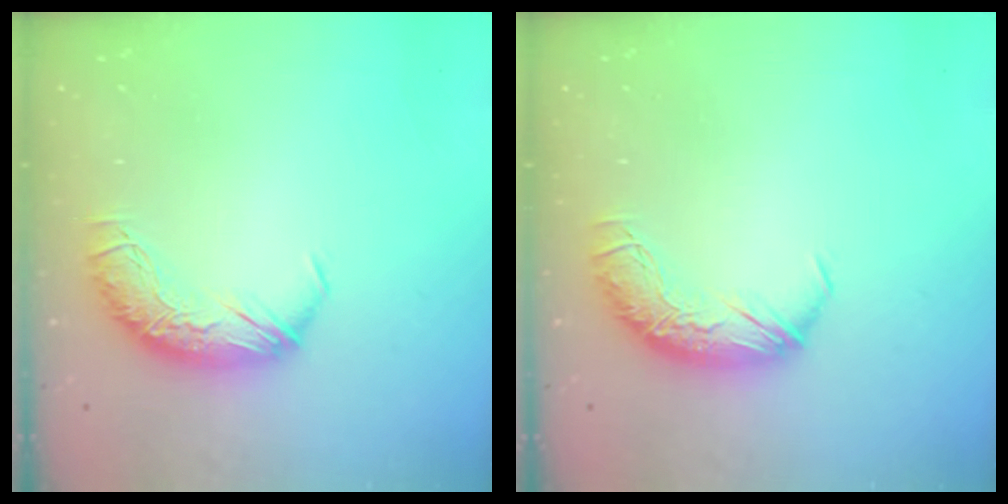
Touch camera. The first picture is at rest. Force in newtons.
{"total": 0.0}